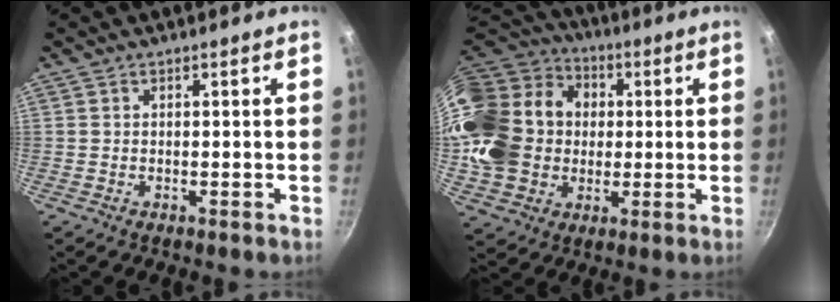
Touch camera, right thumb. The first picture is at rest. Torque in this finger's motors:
{"motor_torque": [2.49, 2.51, 0.39, -0.30, 0.55]}